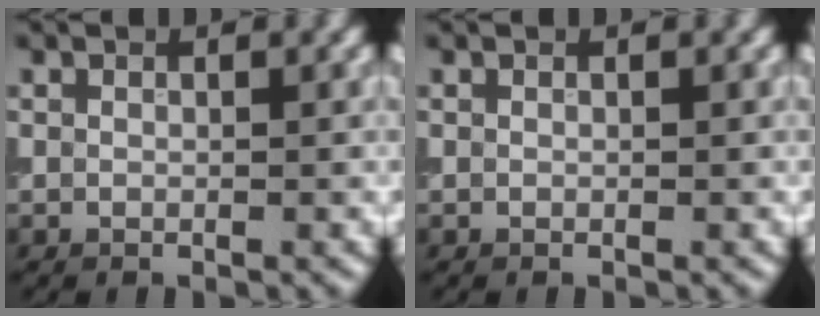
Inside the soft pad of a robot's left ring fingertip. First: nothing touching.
{"total": 0.0}